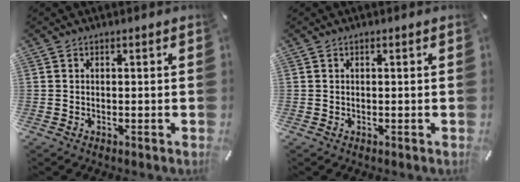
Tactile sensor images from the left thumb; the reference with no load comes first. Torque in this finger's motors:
{"motor_torque": [-0.17, -0.15, 0.04, -0.04, 0.09]}